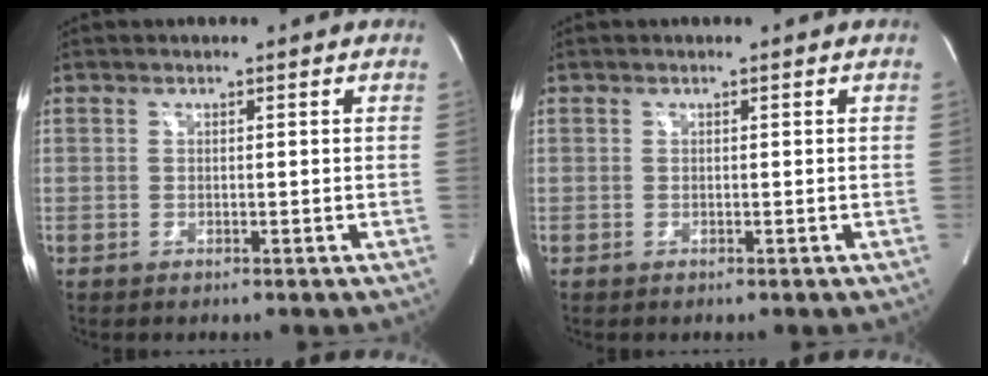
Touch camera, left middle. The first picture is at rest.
{"total": 0.0}